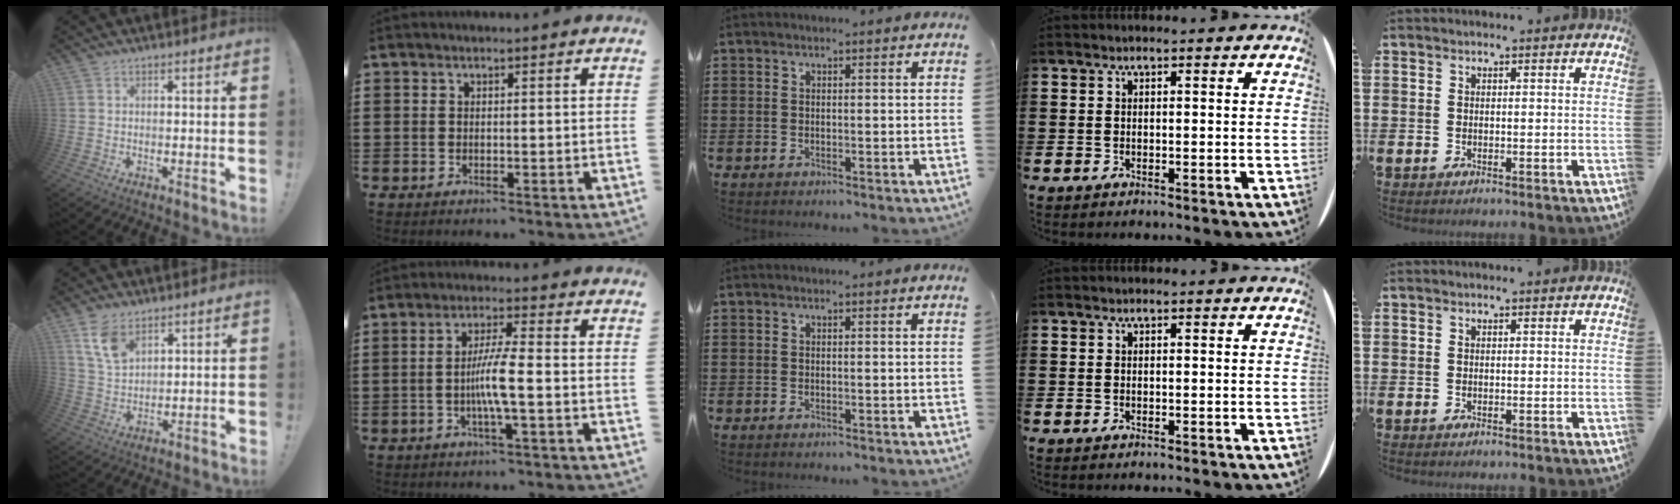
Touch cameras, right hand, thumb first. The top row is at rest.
{"thumb": {"total": 8.5, "force": [5.7, 4.5, 4.5], "torque": [-0.087, -0.021, 0.109]}, "index": {"total": 5.8, "force": [-1.2, 0.3, 5.6], "torque": [-0.107, -0.006, -0.028]}}